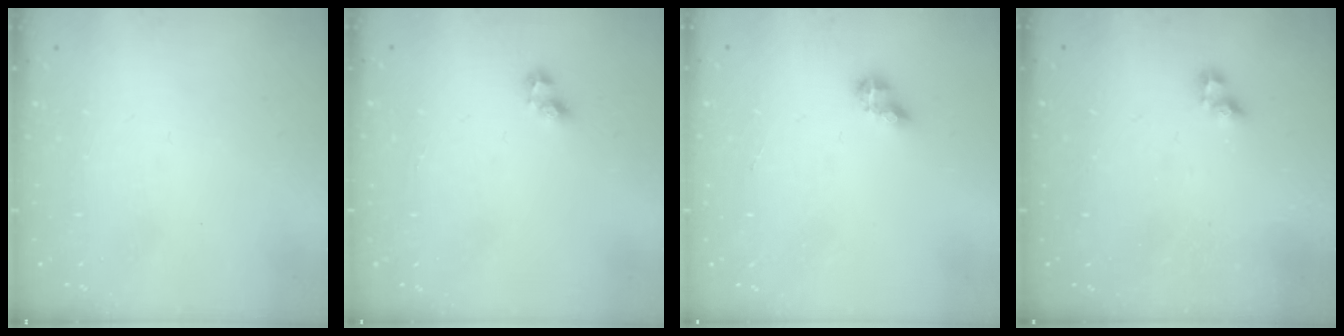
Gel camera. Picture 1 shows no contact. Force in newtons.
{"total": 3.5, "press": 3.4, "slide": 0.9}
{"total": 4.8, "press": 4.8, "slide": 0.6}
{"total": 4.2, "press": 4.1, "slide": 0.2}